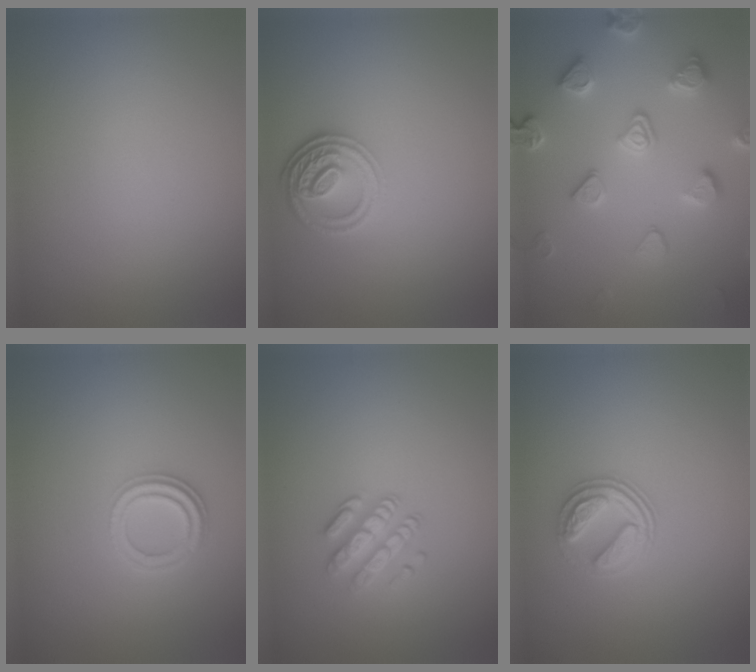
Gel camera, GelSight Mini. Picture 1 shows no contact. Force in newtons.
{"total": 3.9, "press": 3.1, "slide": 2.4}
{"total": 4.1, "press": 4.1, "slide": 0.4}
{"total": 2.3, "press": 2.2, "slide": 0.8}
{"total": 2.7, "press": 2.4, "slide": 1.2}
{"total": 2.9, "press": 2.6, "slide": 1.3}